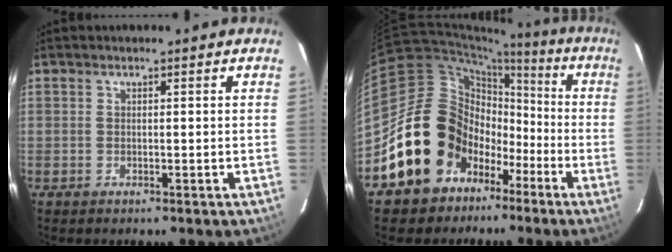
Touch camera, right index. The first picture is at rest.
{"total": 17.6, "force": [-7.6, 15.1, 4.9], "torque": [-0.119, 0.065, -0.113]}